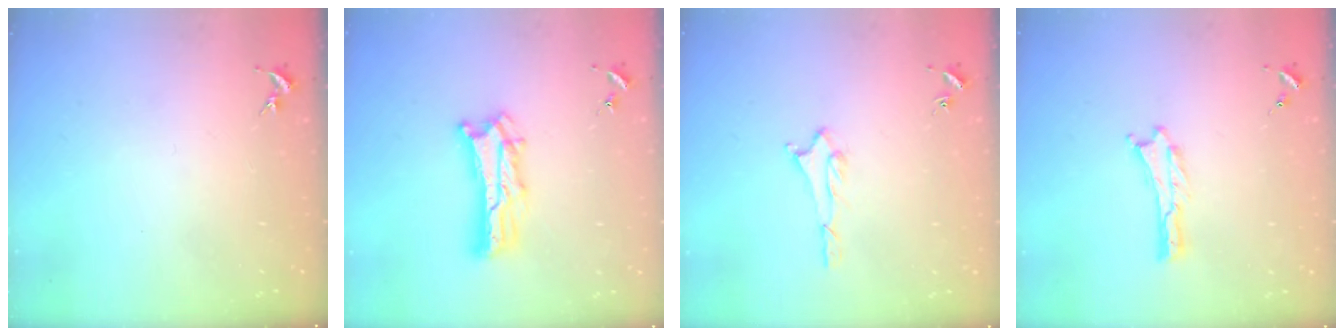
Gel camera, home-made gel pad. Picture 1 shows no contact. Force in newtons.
{"total": 7.3, "press": 7.3, "slide": 0.7}
{"total": 1.6, "press": 1.6, "slide": 0.2}
{"total": 0.0}